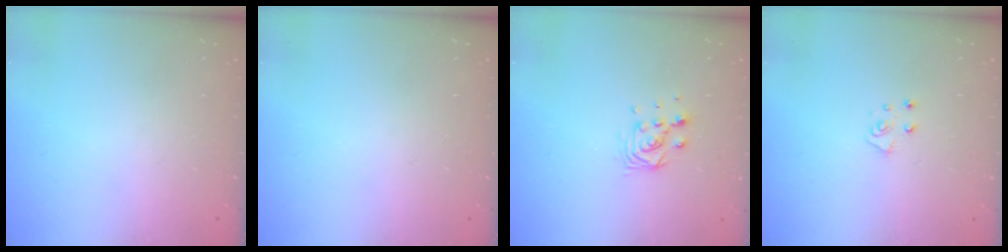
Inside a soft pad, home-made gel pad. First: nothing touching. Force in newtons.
{"total": 0.0}
{"total": 7.0, "press": 7.0, "slide": 0.5}
{"total": 6.4, "press": 6.4, "slide": 0.6}